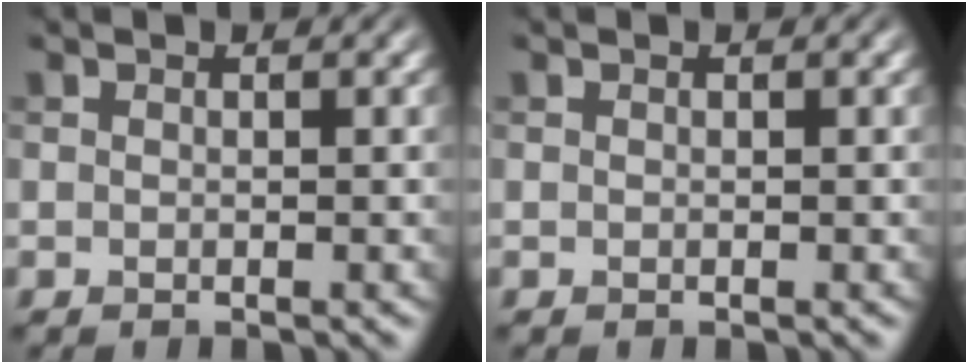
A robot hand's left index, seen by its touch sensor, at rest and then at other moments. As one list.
[{"total": 0.0}]